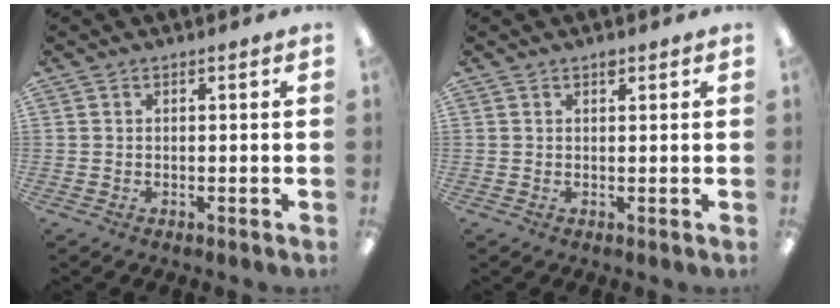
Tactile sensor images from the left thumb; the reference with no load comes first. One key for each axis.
{"total": 1.1, "fx": 0.9, "fy": 0.4, "fz": 0.5, "tx": -0.004, "ty": -0.002, "tz": 0.014}